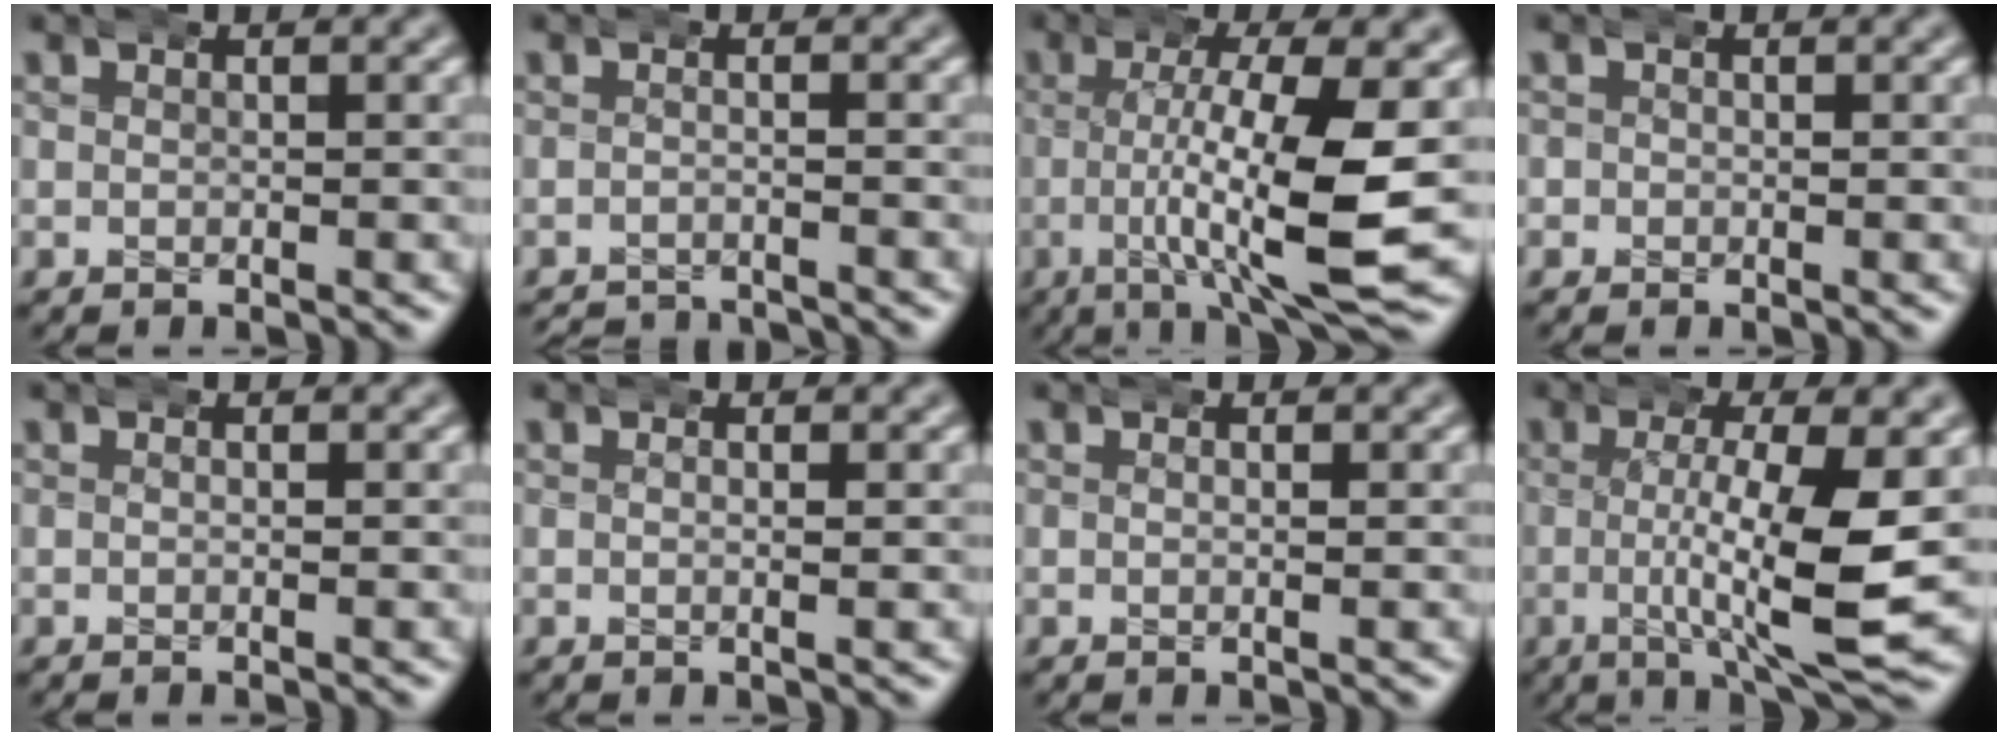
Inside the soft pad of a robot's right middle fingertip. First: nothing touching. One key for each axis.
{"total": 3.9, "fx": -3.9, "fy": -0.1, "fz": -0.1, "tx": 0.003, "ty": -0.014, "tz": -0.061}
{"total": 7.9, "fx": -1.1, "fy": 0.7, "fz": 7.8, "tx": -0.130, "ty": -0.011, "tz": -0.015}
{"total": 0.8, "fx": -0.2, "fy": 0.6, "fz": -0.5, "tx": 0.004, "ty": 0.003, "tz": -0.008}
{"total": 0.6, "fx": -0.2, "fy": -0.5, "fz": -0.3, "tx": -0.001, "ty": 0.000, "tz": -0.005}
{"total": 0.8, "fx": 0.3, "fy": -0.7, "fz": -0.1, "tx": -0.001, "ty": 0.001, "tz": 0.003}
{"total": 0.6, "fx": 0.2, "fy": -0.4, "fz": -0.3, "tx": 0.001, "ty": 0.002, "tz": 0.001}
{"total": 7.3, "fx": -0.7, "fy": 0.4, "fz": 7.3, "tx": -0.117, "ty": -0.011, "tz": -0.009}